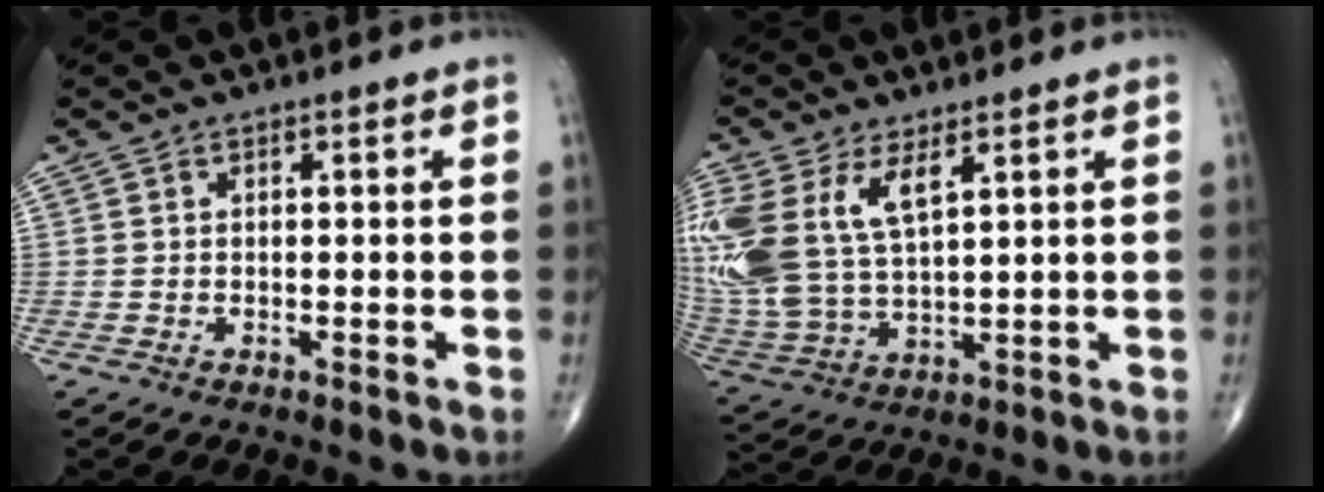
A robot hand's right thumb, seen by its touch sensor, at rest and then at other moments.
{"total": 17.7, "force": [6.7, 9.1, 13.6], "torque": [-0.318, -0.012, 0.141]}